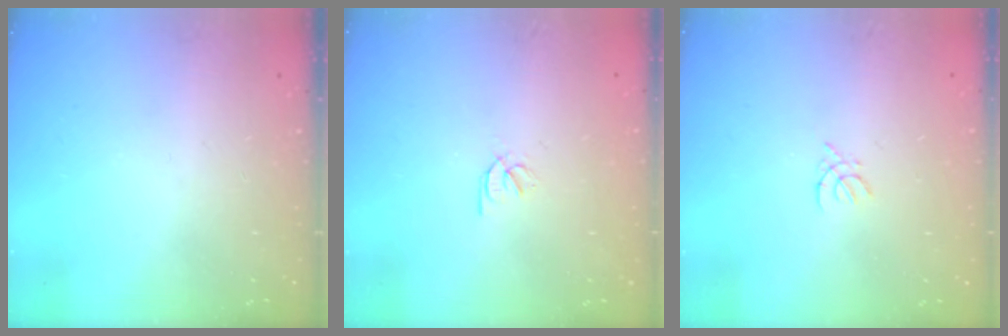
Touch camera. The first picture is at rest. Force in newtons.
{"total": 2.1, "press": 2.1, "slide": 0.1}
{"total": 1.8, "press": 1.8, "slide": 0.4}